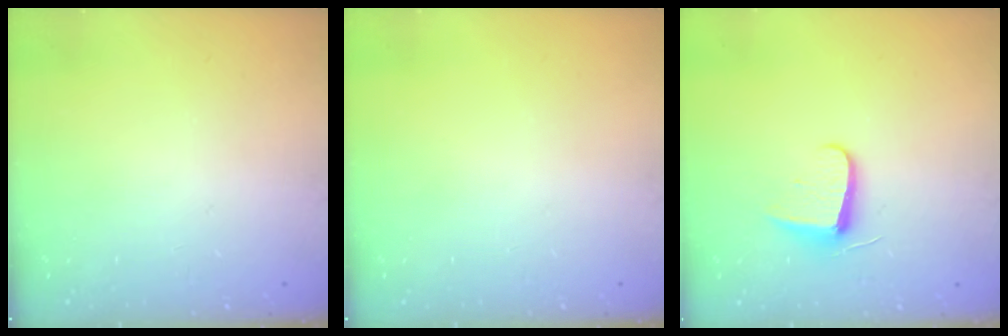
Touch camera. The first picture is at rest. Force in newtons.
{"total": 0.0}
{"total": 7.8, "press": 7.7, "slide": 0.4}